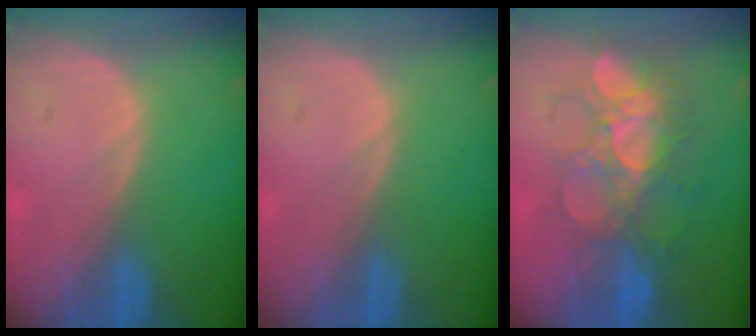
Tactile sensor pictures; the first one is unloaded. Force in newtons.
{"total": 0.0}
{"total": 9.1, "press": 8.6, "slide": 2.9}